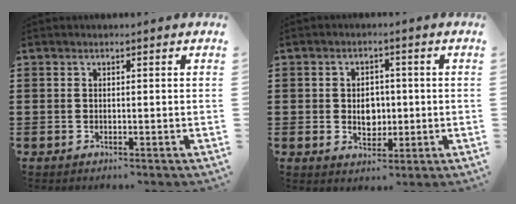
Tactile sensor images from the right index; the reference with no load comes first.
{"total": 4.2, "force": [-0.2, 3.2, 2.8], "torque": [-0.045, 0.002, -0.010]}